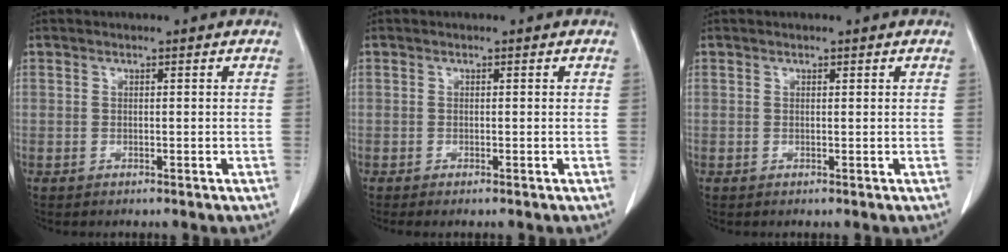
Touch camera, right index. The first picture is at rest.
{"total": 0.7, "force": [-0.4, 0.0, 0.5], "torque": [-0.010, -0.002, -0.009]}
{"total": 0.0}